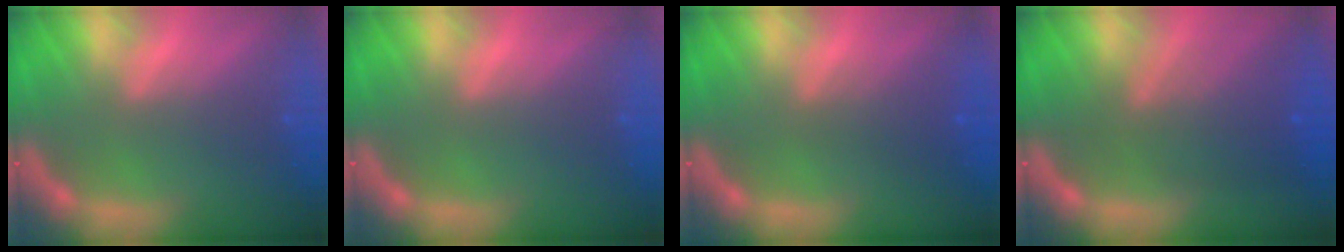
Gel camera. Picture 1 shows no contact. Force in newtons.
{"total": 0.0}
{"total": 2.4}
{"total": 6.5}